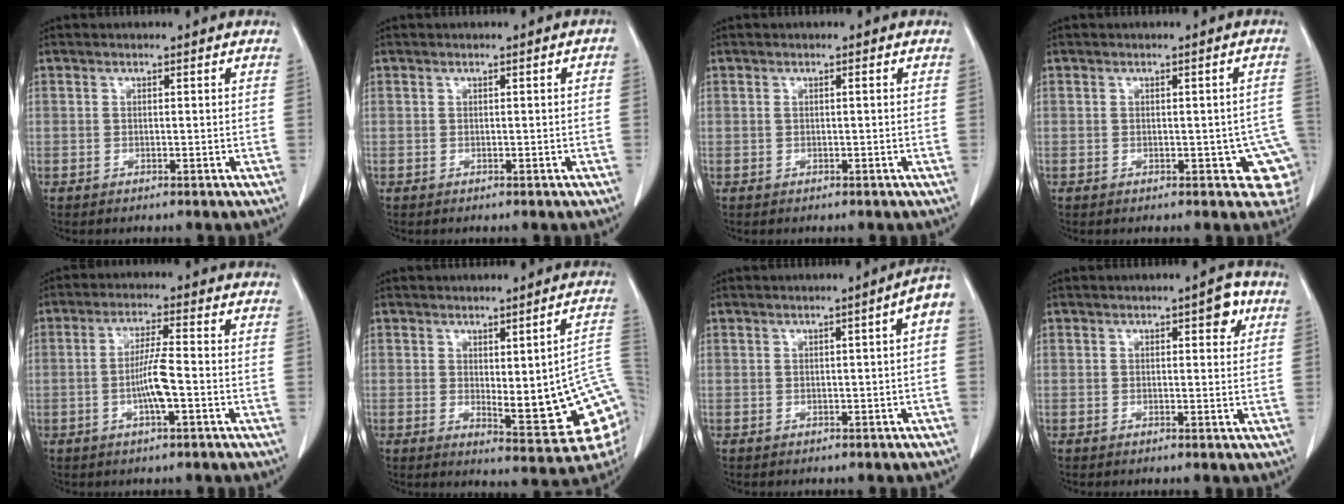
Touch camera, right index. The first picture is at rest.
{"total": 0.6, "force": [0.0, 0.2, 0.6], "torque": [-0.004, 0.002, 0.001]}
{"total": 0.6, "force": [0.1, 0.0, 0.6], "torque": [-0.012, 0.002, 0.002]}
{"total": 6.0, "force": [-1.3, 2.8, 5.1], "torque": [-0.036, 0.012, -0.011]}
{"total": 5.7, "force": [-1.5, 0.2, 5.5], "torque": [-0.111, 0.000, -0.028]}
{"total": 14.6, "force": [-0.7, 3.1, 14.3], "torque": [-0.142, 0.002, 0.003]}
{"total": 3.5, "force": [0.1, 0.2, 3.4], "torque": [-0.038, 0.009, 0.000]}
{"total": 3.3, "force": [1.5, 1.1, 2.8], "torque": [-0.029, 0.003, 0.016]}